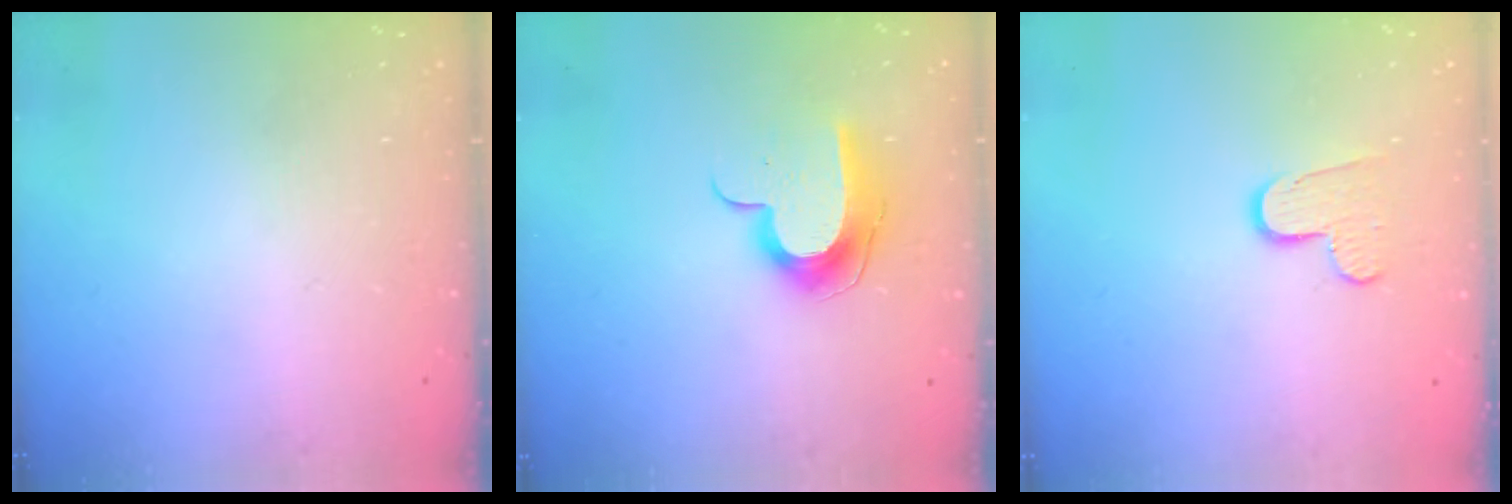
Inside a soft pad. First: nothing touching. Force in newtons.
{"total": 10.1, "press": 10.0, "slide": 1.0}
{"total": 8.3, "press": 8.3, "slide": 0.6}